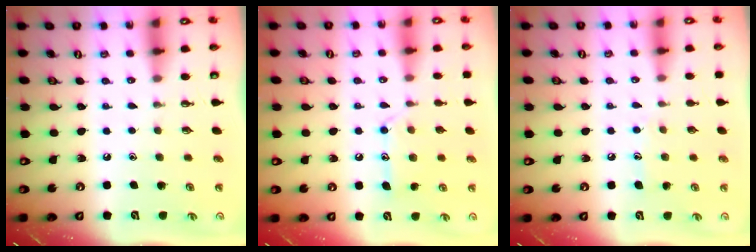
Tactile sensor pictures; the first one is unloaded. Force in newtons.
{"total": 12.8, "press": 12.8, "slide": 0.8}
{"total": 6.5, "press": 6.5, "slide": 0.6}